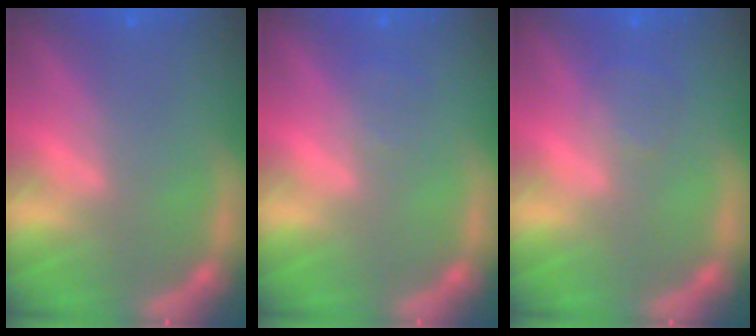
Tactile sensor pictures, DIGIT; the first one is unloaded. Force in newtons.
{"total": 0.9}
{"total": 1.5}